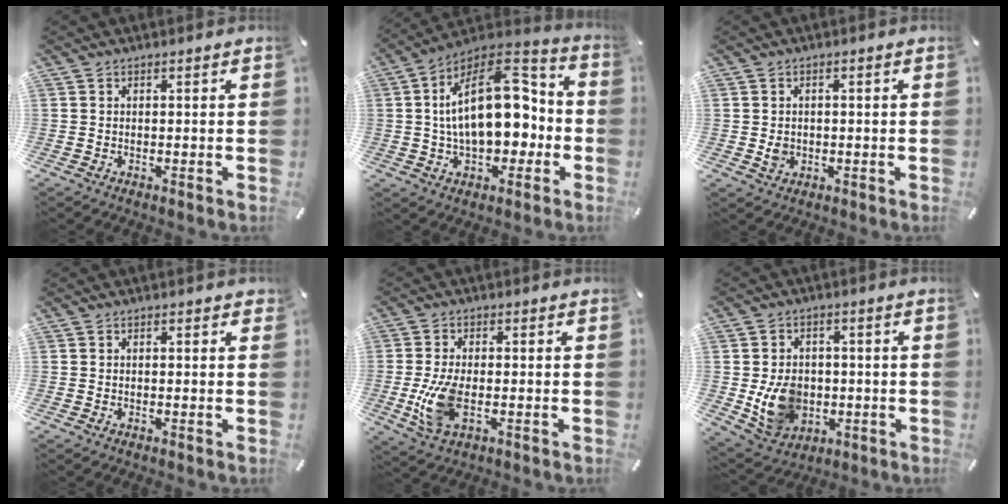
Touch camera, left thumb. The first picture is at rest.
{"total": 21.0, "force": [1.2, 12.7, 16.7], "torque": [-0.265, -0.006, 0.019]}
{"total": 2.4, "force": [-0.3, 2.0, 1.3], "torque": [-0.016, 0.000, -0.007]}
{"total": 0.6, "force": [0.1, 0.3, 0.4], "torque": [0.000, -0.001, -0.001]}
{"total": 9.7, "force": [-1.8, 4.8, 8.2], "torque": [-0.182, -0.012, -0.030]}
{"total": 10.7, "force": [-1.6, 9.0, 5.7], "torque": [-0.108, 0.007, -0.027]}